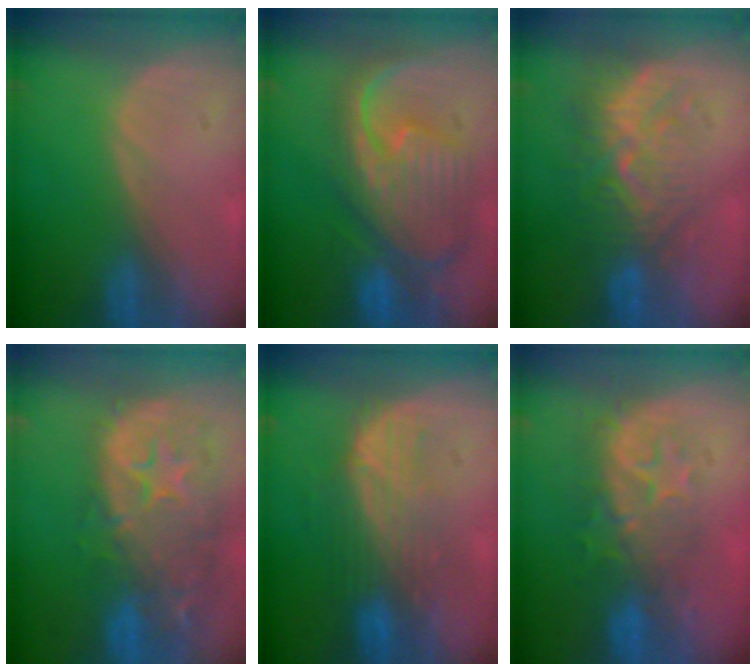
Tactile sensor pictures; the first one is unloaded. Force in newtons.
{"total": 12.4, "press": 10.7, "slide": 6.3}
{"total": 8.8, "press": 8.4, "slide": 2.7}
{"total": 14.3, "press": 11.5, "slide": 8.4}
{"total": 7.3, "press": 7.3, "slide": 0.6}
{"total": 8.3, "press": 8.2, "slide": 1.8}